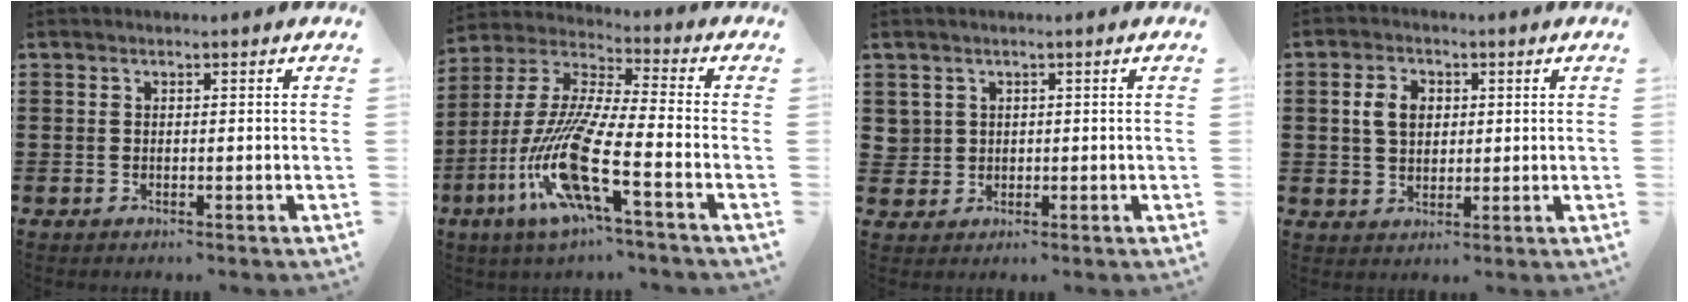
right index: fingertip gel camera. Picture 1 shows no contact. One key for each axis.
{"total": 15.1, "fx": -7.6, "fy": 2.4, "fz": 12.8, "tx": -0.284, "ty": -0.017, "tz": -0.149}
{"total": 2.0, "fx": 0.8, "fy": 1.8, "fz": 0.2, "tx": -0.012, "ty": 0.010, "tz": 0.013}
{"total": 4.4, "fx": 0.7, "fy": 3.2, "fz": 2.9, "tx": -0.075, "ty": 0.010, "tz": 0.008}